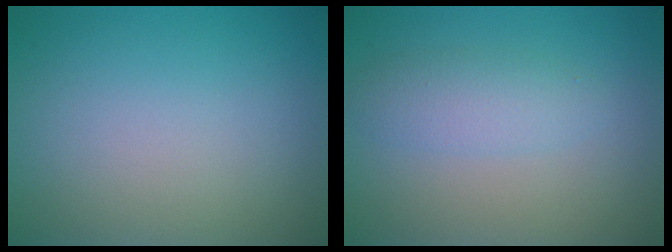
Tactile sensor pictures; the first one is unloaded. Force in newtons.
{"total": 2.4, "press": 2.4, "slide": 0.0}